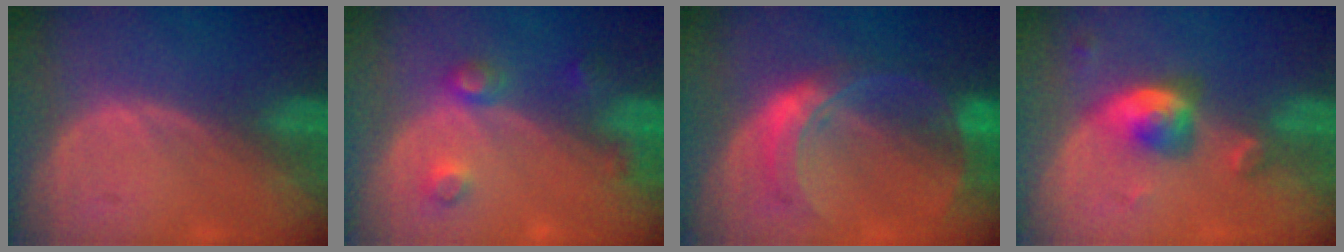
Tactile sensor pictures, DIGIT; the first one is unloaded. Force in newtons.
{"total": 4.0, "press": 3.5, "slide": 1.9}
{"total": 7.7, "press": 6.7, "slide": 3.8}
{"total": 4.9, "press": 4.8, "slide": 1.1}